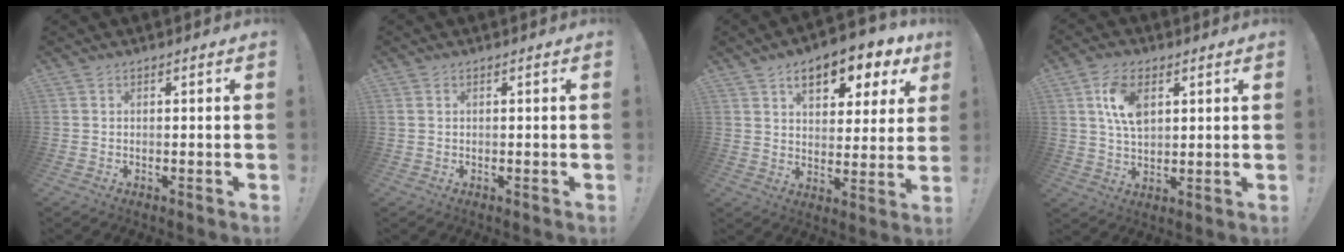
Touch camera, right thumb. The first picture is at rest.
{"total": 0.8, "force": [0.4, 0.5, 0.5], "torque": [-0.013, 0.003, 0.008]}
{"total": 11.4, "force": [6.2, 5.8, 7.6], "torque": [-0.109, -0.035, 0.104]}
{"total": 10.0, "force": [3.7, 6.0, 7.1], "torque": [-0.125, -0.001, 0.068]}